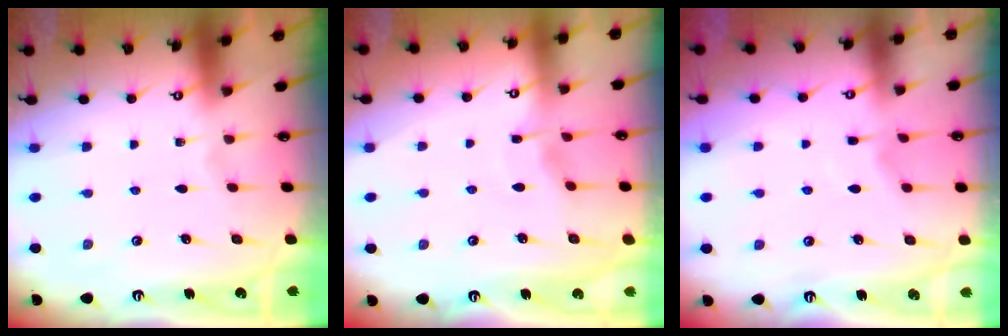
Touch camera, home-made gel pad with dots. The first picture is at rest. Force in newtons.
{"total": 2.9, "press": 2.9, "slide": 0.5}
{"total": 3.3, "press": 3.3, "slide": 0.7}